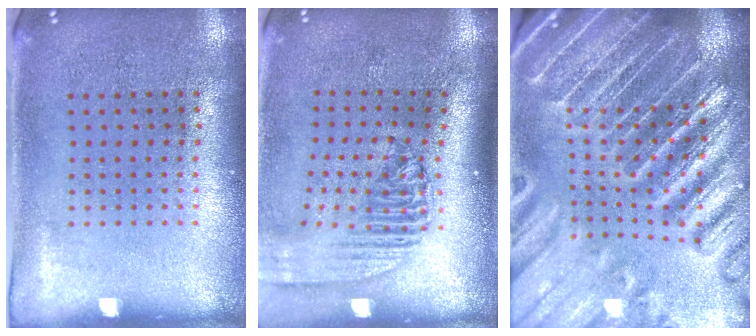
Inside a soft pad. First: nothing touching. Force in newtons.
{"total": 2.1, "press": 1.7, "slide": 1.3}
{"total": 5.0, "press": 4.4, "slide": 2.3}